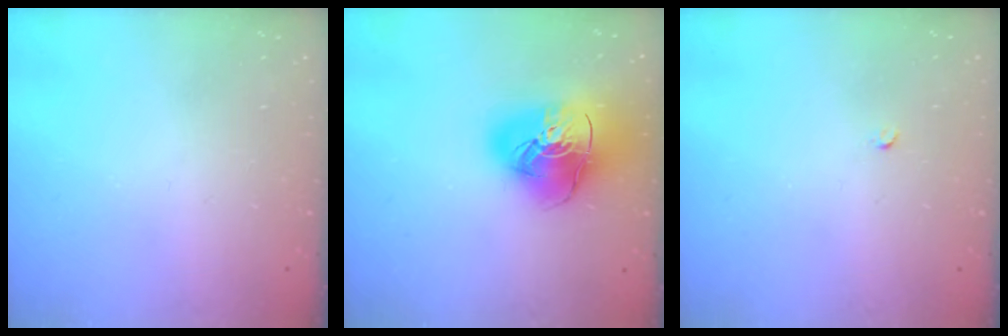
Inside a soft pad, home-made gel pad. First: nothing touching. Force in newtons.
{"total": 19.5, "press": 19.4, "slide": 2.3}
{"total": 2.0, "press": 2.0, "slide": 0.3}